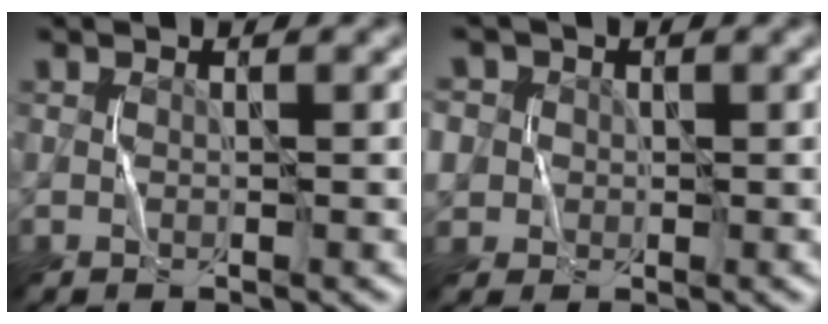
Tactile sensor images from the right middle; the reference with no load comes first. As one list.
[{"total": 5.3, "force": [1.8, 4.7, 1.7], "torque": [-0.047, 0.022, 0.013]}]